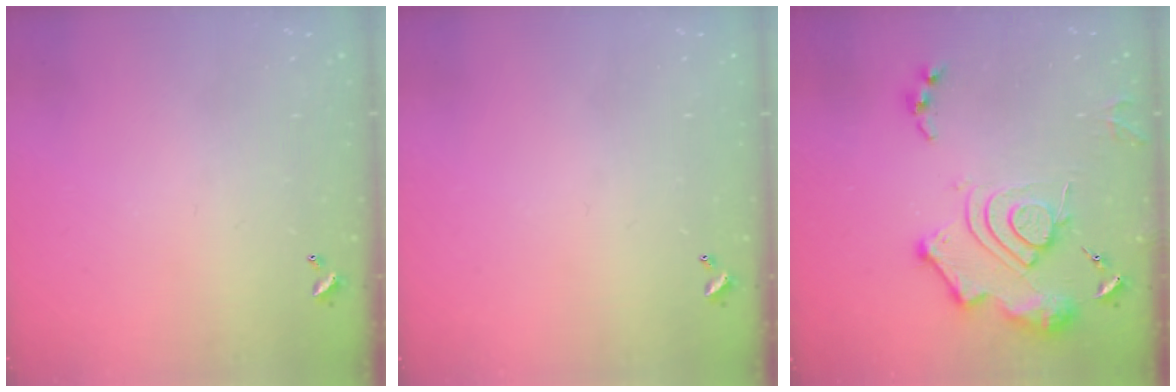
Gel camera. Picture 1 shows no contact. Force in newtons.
{"total": 0.0}
{"total": 15.2, "press": 15.1, "slide": 1.7}